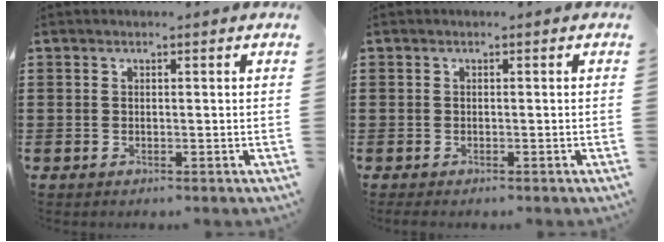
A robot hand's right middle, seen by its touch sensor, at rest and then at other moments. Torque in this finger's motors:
{"motor_torque": [1.23, 0.28, 0.13, 0.06]}